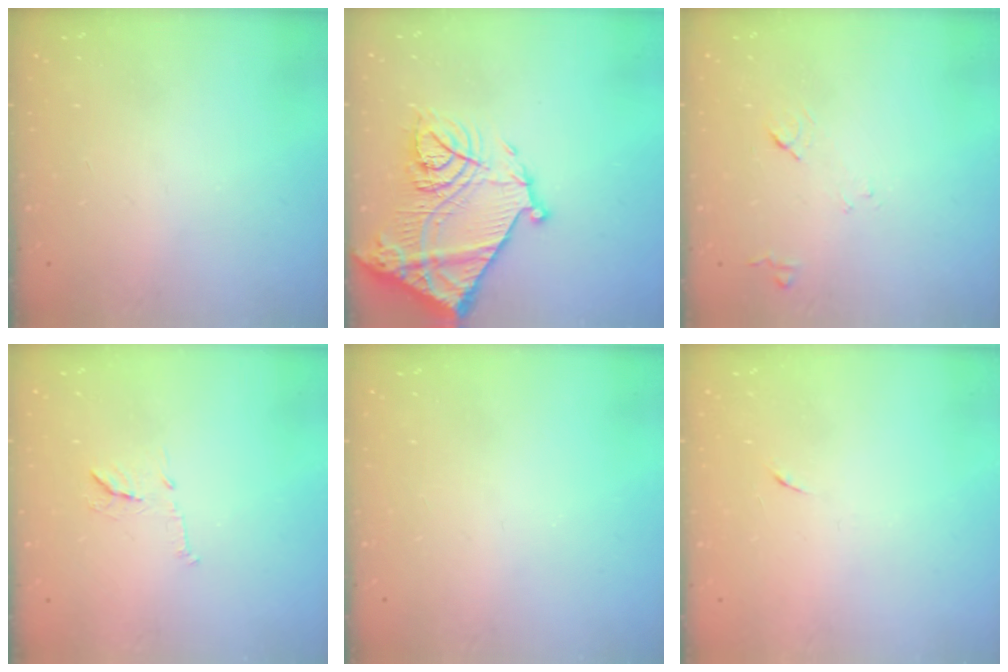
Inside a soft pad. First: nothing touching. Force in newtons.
{"total": 22.6, "press": 22.5, "slide": 2.0}
{"total": 8.0, "press": 7.9, "slide": 0.8}
{"total": 9.1, "press": 9.1, "slide": 0.5}
{"total": 0.0}
{"total": 4.0, "press": 3.9, "slide": 0.8}